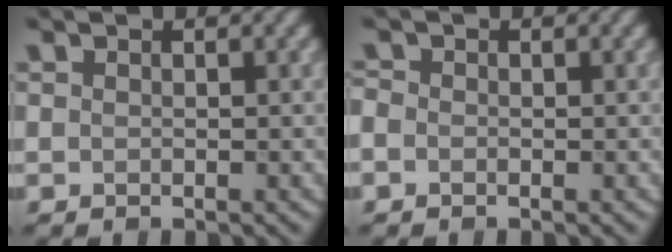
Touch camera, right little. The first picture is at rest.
{"total": 0.8, "force": [-0.4, 0.6, 0.3], "torque": [-0.005, -0.002, -0.010]}